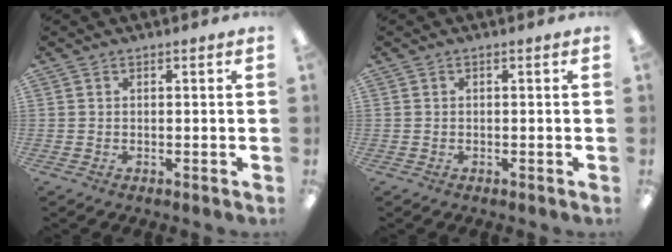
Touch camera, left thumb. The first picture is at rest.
{"total": 0.0}